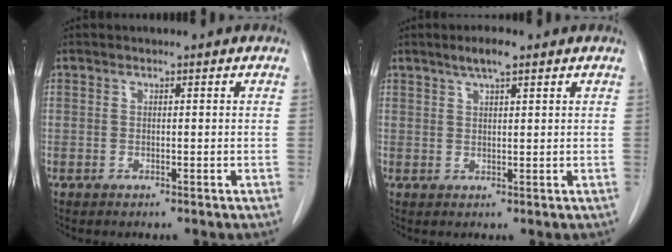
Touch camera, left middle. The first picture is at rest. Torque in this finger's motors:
{"motor_torque": [0.31, -0.26, 0.02, 0.01]}